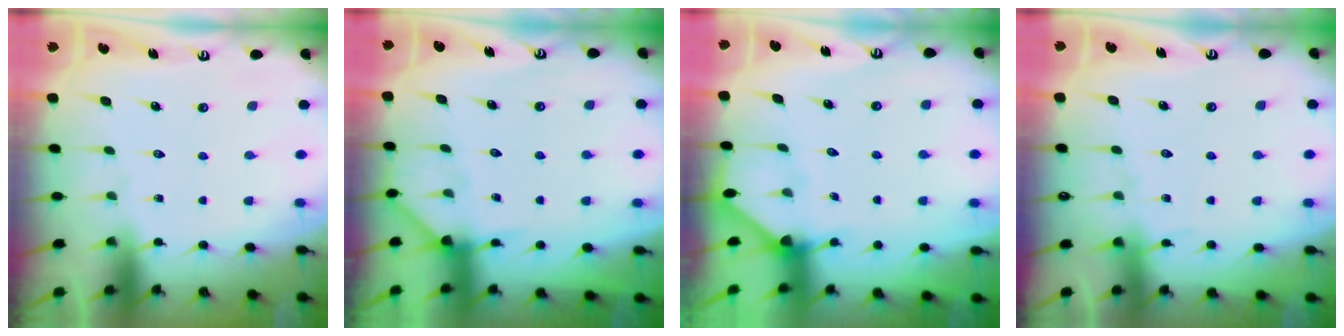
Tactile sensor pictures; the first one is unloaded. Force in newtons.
{"total": 4.1, "press": 4.0, "slide": 0.5}
{"total": 2.7, "press": 2.7, "slide": 0.2}
{"total": 3.8, "press": 3.7, "slide": 0.5}